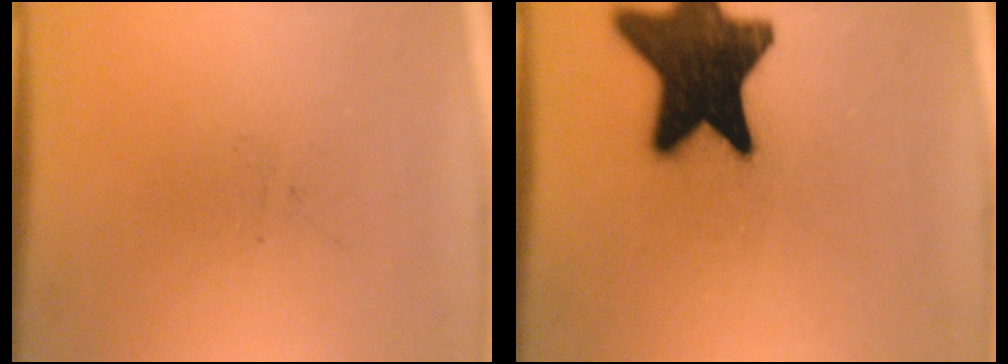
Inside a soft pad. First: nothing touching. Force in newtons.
{"total": 19.2}